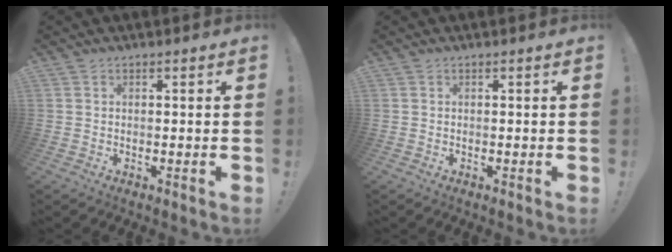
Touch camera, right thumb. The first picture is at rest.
{"total": 0.0}